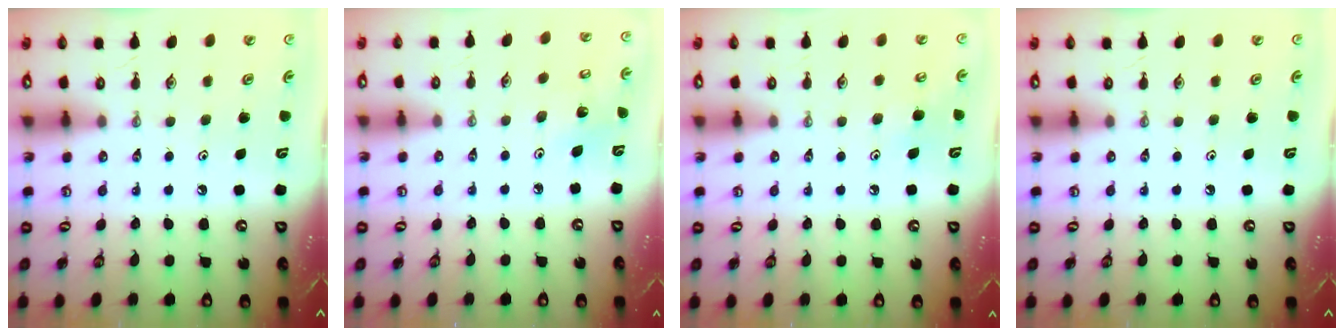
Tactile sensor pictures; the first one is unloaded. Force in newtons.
{"total": 3.8, "press": 3.8, "slide": 0.3}
{"total": 6.6, "press": 6.6, "slide": 0.6}
{"total": 0.0}